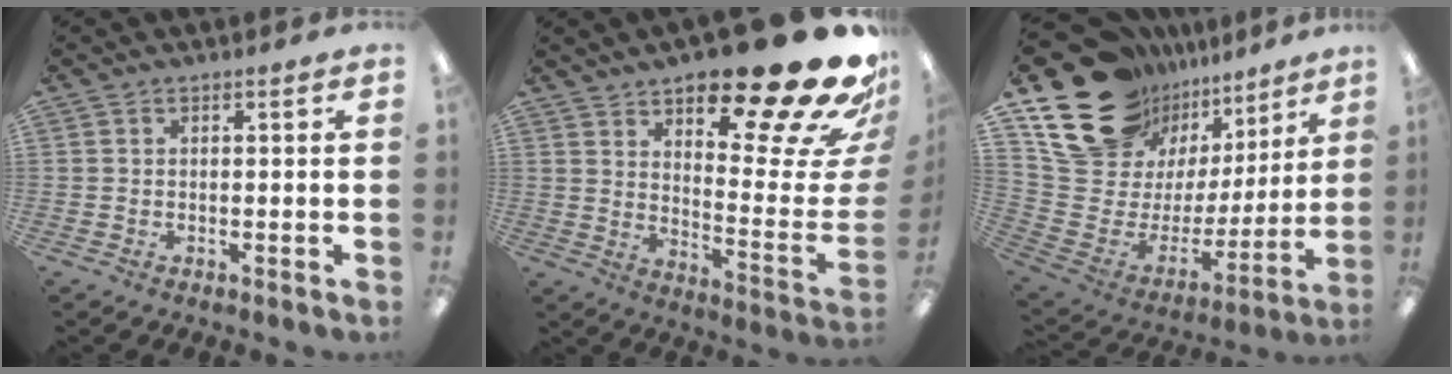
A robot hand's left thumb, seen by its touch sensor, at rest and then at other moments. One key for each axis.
{"total": 25.4, "fx": 17.8, "fy": 6.3, "fz": 17.1, "tx": -0.215, "ty": -0.133, "tz": 0.276}
{"total": 22.3, "fx": 15.0, "fy": 13.9, "fz": 8.9, "tx": -0.154, "ty": -0.104, "tz": 0.298}